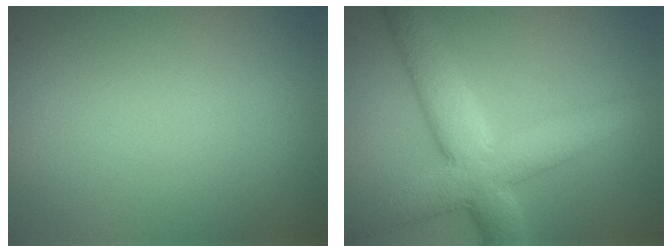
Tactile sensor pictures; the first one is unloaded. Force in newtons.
{"total": 7.6, "press": 7.6, "slide": 0.5}